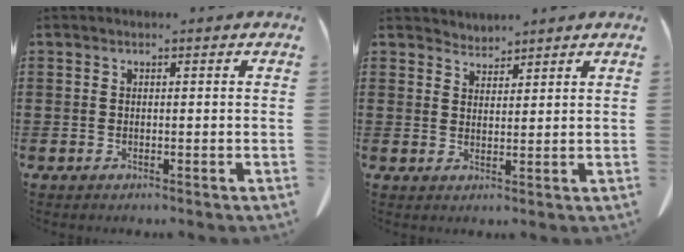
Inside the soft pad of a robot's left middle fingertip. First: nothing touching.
{"total": 2.4, "force": [2.4, 0.2, -0.5], "torque": [0.003, -0.006, 0.046]}